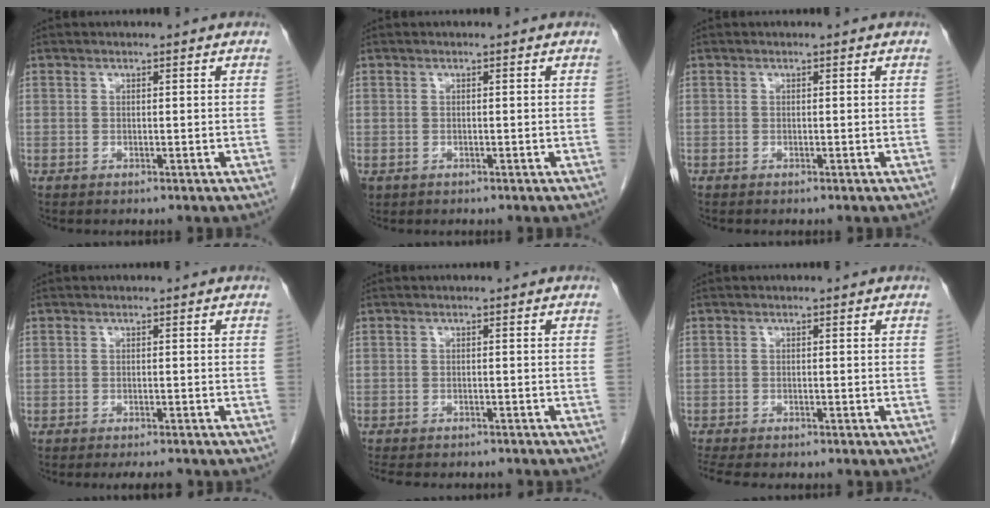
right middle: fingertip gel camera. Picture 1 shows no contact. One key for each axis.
{"total": 0.9, "fx": -0.4, "fy": 0.8, "fz": 0.3, "tx": -0.011, "ty": 0.003, "tz": -0.001}
{"total": 0.0}
{"total": 3.1, "fx": -2.8, "fy": 0.4, "fz": 1.2, "tx": -0.013, "ty": -0.006, "tz": -0.037}
{"total": 11.0, "fx": -9.6, "fy": 3.3, "fz": 4.3, "tx": -0.074, "ty": -0.006, "tz": -0.119}
{"total": 8.7, "fx": -7.4, "fy": 2.2, "fz": 4.0, "tx": -0.061, "ty": -0.005, "tz": -0.105}